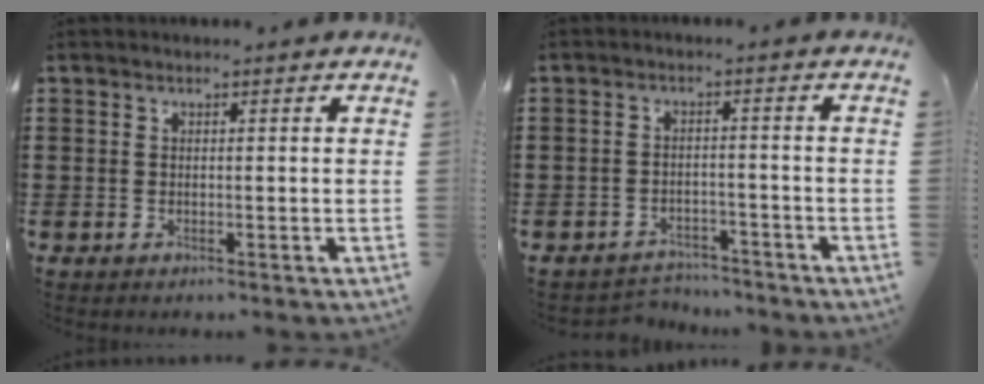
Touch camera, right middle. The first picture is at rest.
{"total": 3.0, "force": [-2.9, 0.5, -0.3], "torque": [-0.005, -0.001, -0.063]}